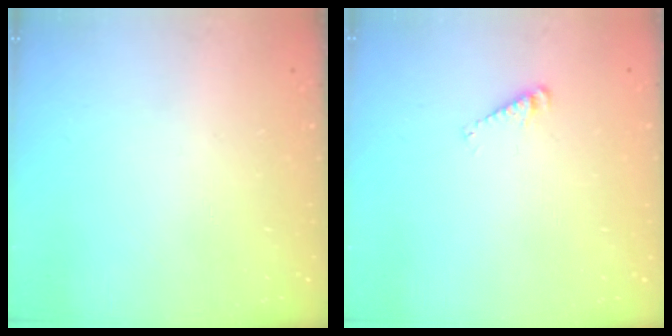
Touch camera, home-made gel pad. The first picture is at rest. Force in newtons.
{"total": 3.1, "press": 3.1, "slide": 0.4}